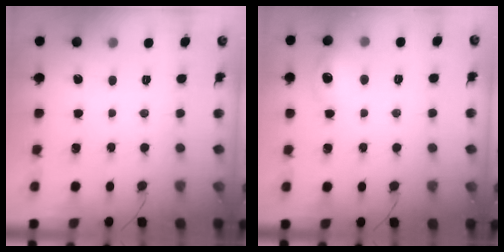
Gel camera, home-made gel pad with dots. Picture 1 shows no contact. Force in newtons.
{"total": 9.4, "press": 9.4, "slide": 0.5}